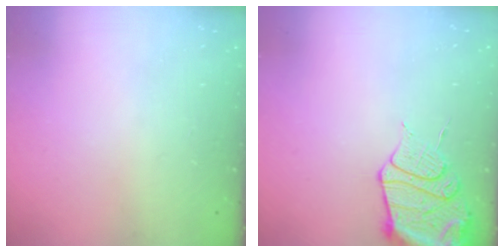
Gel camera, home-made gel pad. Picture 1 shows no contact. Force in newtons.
{"total": 13.1, "press": 13.0, "slide": 1.6}